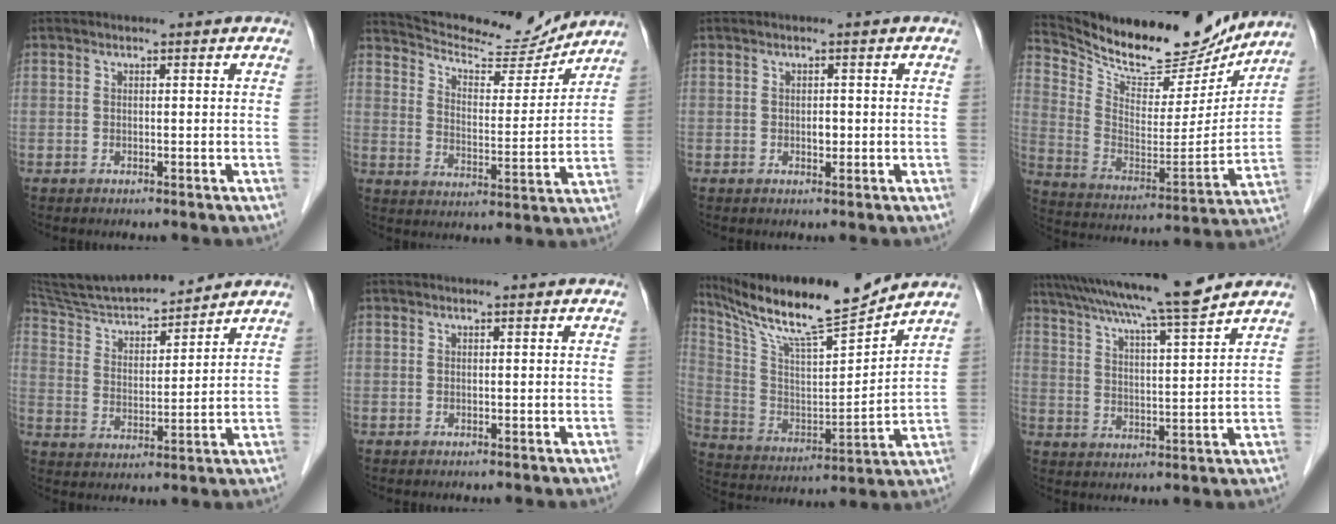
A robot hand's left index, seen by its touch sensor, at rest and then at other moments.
{"total": 14.9, "force": [14.2, 2.0, 3.9], "torque": [-0.069, -0.010, 0.217]}
{"total": 1.1, "force": [-0.2, 0.7, 0.8], "torque": [-0.015, 0.000, -0.002]}
{"total": 20.1, "force": [18.4, 5.4, 6.3], "torque": [-0.122, -0.022, 0.292]}
{"total": 15.0, "force": [13.8, 1.9, 5.6], "torque": [-0.102, 0.010, 0.243]}
{"total": 0.0}
{"total": 17.3, "force": [15.3, -0.1, 8.0], "torque": [-0.158, -0.005, 0.271]}
{"total": 14.9, "force": [12.9, -0.8, 7.4], "torque": [-0.130, 0.011, 0.198]}